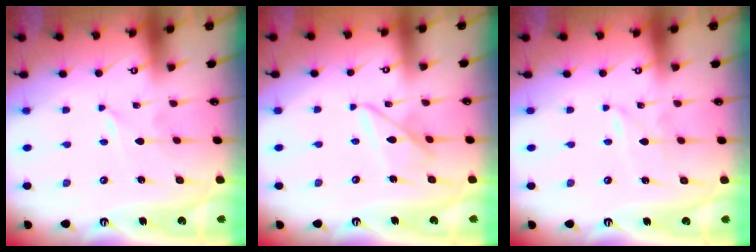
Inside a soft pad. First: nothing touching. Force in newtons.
{"total": 9.0, "press": 9.0, "slide": 0.4}
{"total": 1.5, "press": 1.5, "slide": 0.2}